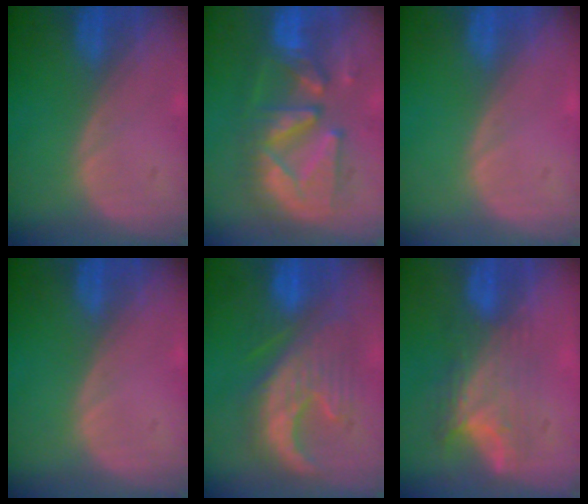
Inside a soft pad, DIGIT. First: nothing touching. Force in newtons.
{"total": 11.2, "press": 10.7, "slide": 3.2}
{"total": 0.0}
{"total": 0.0}
{"total": 10.0, "press": 9.8, "slide": 1.9}
{"total": 8.1, "press": 6.8, "slide": 4.5}